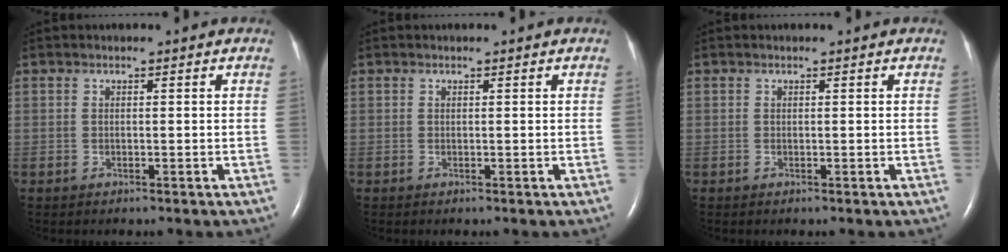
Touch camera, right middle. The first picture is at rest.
{"total": 0.0}
{"total": 0.0}